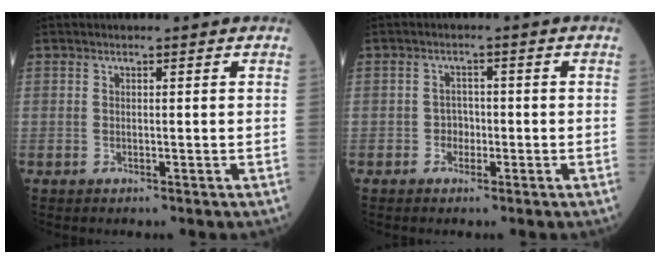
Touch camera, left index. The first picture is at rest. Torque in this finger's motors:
{"motor_torque": [-0.14, 0.04, -0.02, -0.01]}